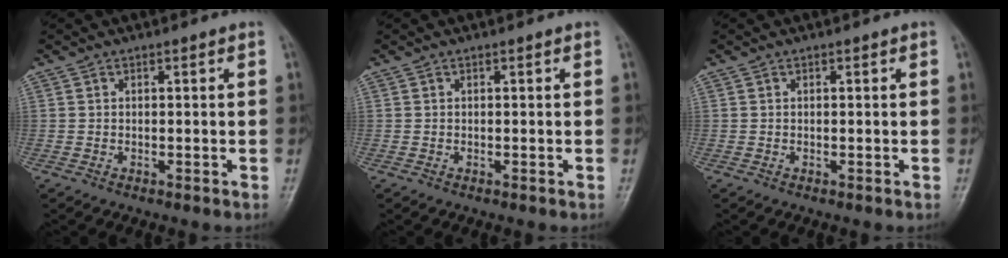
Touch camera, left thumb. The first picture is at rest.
{"total": 0.0}
{"total": 0.0}